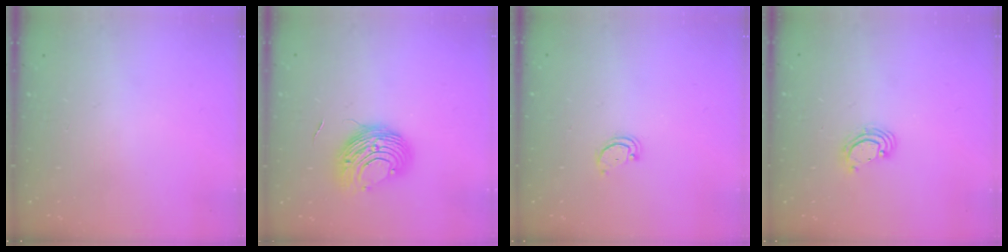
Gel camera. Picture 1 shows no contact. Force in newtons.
{"total": 9.7, "press": 9.6, "slide": 0.6}
{"total": 2.1, "press": 2.1, "slide": 0.2}
{"total": 3.5, "press": 3.5, "slide": 0.3}